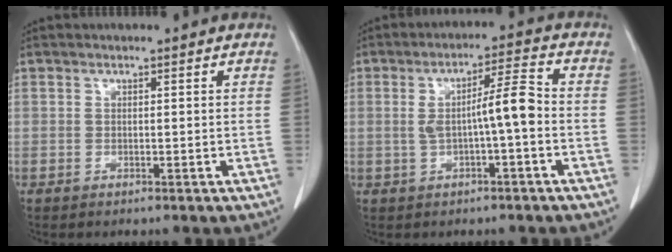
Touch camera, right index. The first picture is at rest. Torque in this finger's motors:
{"motor_torque": [0.32, 0.01, 0.22, 0.06]}